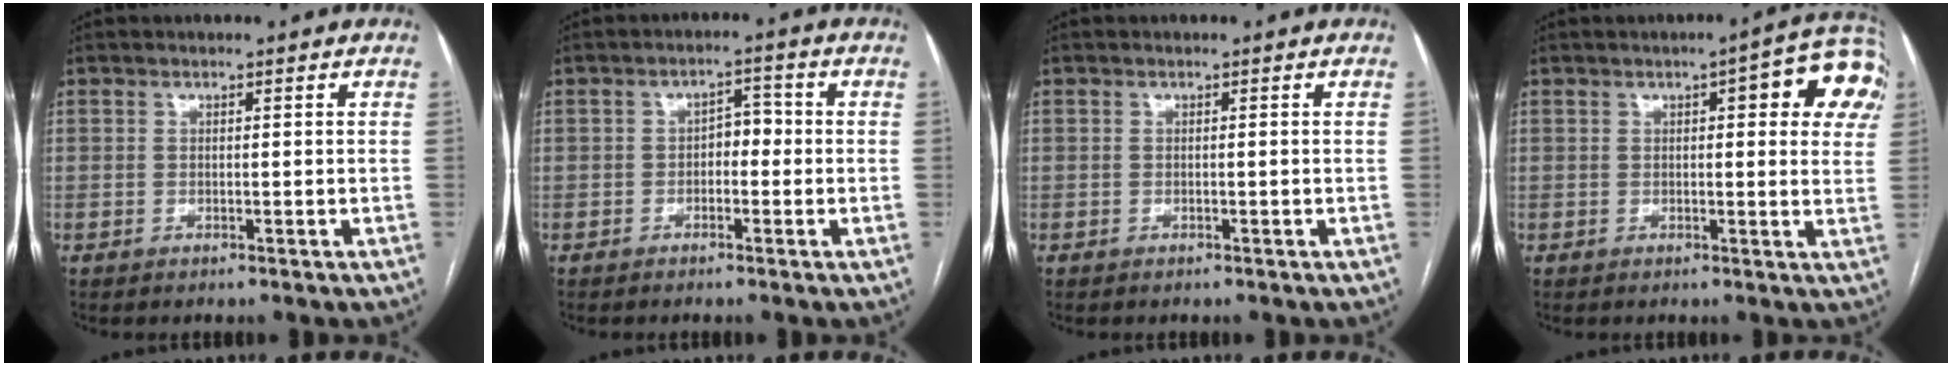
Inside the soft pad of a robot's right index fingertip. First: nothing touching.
{"total": 3.1, "force": [-0.5, 1.8, 2.4], "torque": [-0.031, 0.017, -0.011]}
{"total": 0.0}
{"total": 10.9, "force": [4.2, 2.8, 9.6], "torque": [-0.105, 0.011, 0.037]}